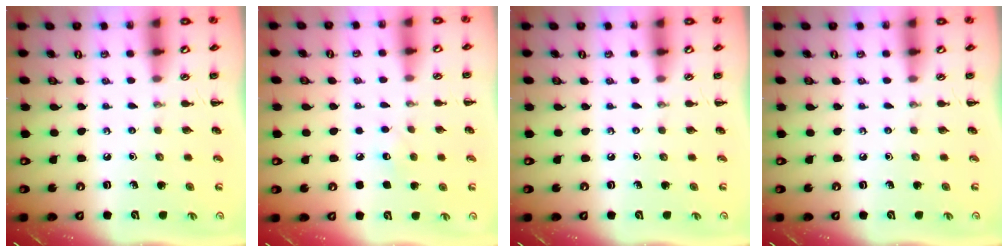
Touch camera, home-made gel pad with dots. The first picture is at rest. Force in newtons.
{"total": 5.3, "press": 5.2, "slide": 0.9}
{"total": 0.0}
{"total": 0.0}